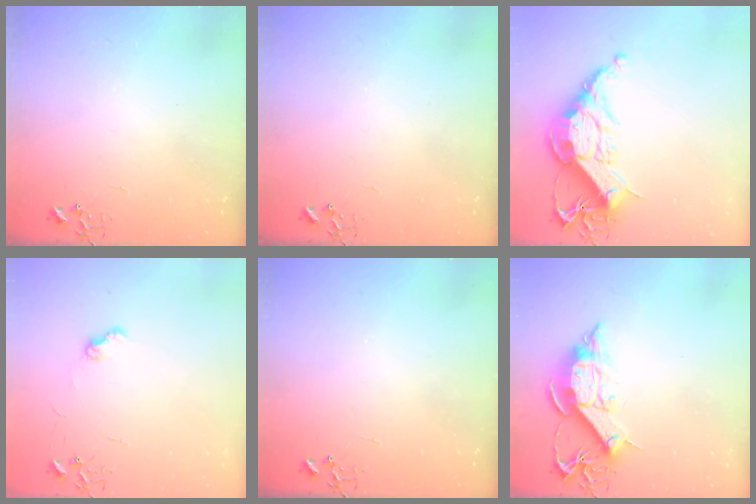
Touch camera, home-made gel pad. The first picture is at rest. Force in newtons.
{"total": 0.0}
{"total": 18.5, "press": 18.4, "slide": 1.5}
{"total": 6.4, "press": 6.4, "slide": 0.8}
{"total": 0.0}
{"total": 13.2, "press": 13.1, "slide": 1.5}